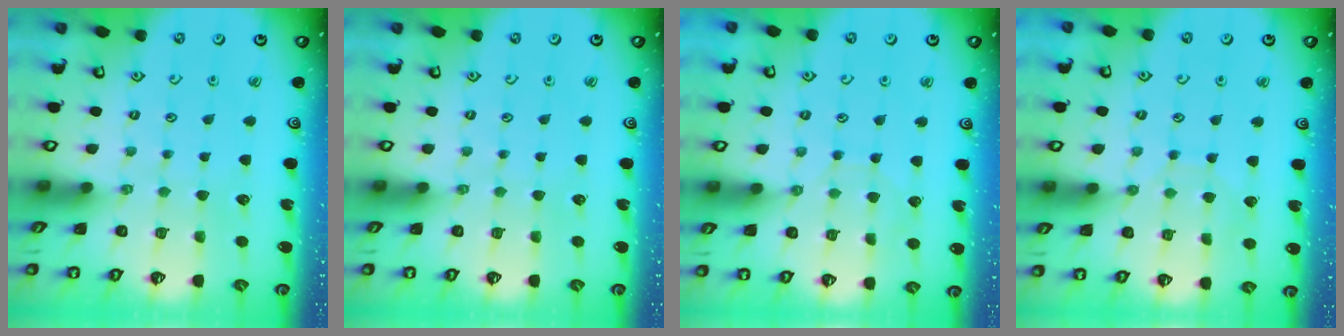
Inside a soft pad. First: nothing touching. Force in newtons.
{"total": 0.0}
{"total": 2.8, "press": 2.8, "slide": 0.4}
{"total": 5.1, "press": 5.1, "slide": 0.4}